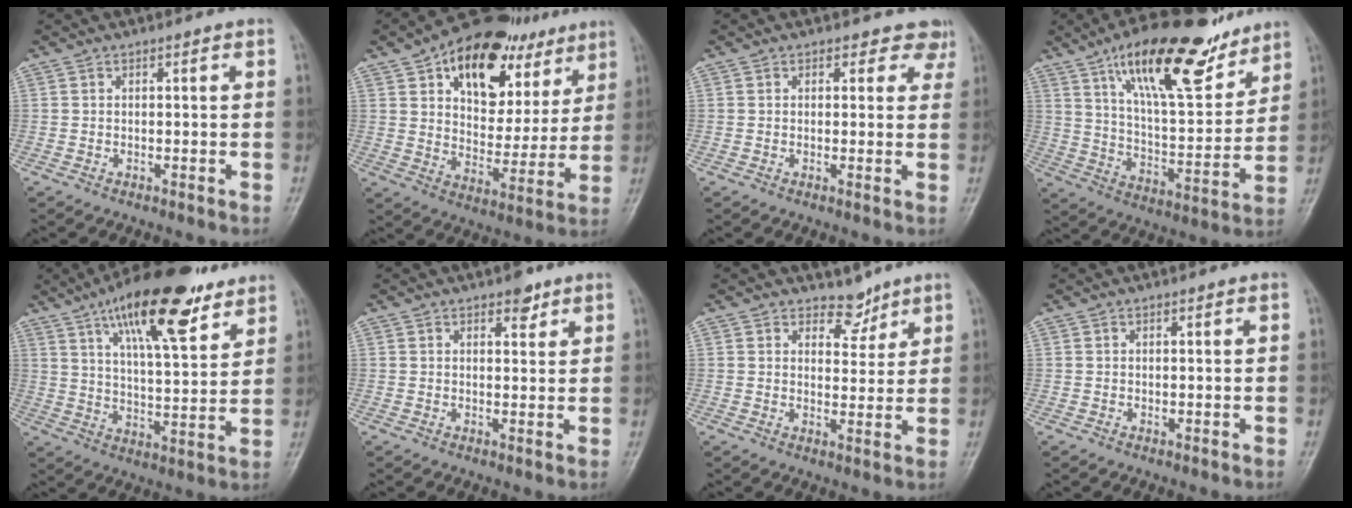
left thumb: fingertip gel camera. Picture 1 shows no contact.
{"total": 22.7, "force": [11.5, 13.5, 14.2], "torque": [-0.154, -0.018, 0.174]}
{"total": 3.9, "force": [3.1, 2.4, 0.0], "torque": [0.035, -0.017, 0.015]}
{"total": 22.3, "force": [14.6, 7.5, 15.1], "torque": [-0.205, -0.063, 0.244]}
{"total": 19.3, "force": [11.8, 6.5, 13.9], "torque": [-0.194, -0.044, 0.191]}
{"total": 3.2, "force": [2.1, 1.7, 1.7], "torque": [-0.005, -0.009, 0.027]}
{"total": 4.2, "force": [3.4, 2.4, 0.6], "torque": [0.018, -0.025, 0.053]}
{"total": 0.5, "force": [0.2, 0.4, 0.3], "torque": [-0.002, -0.001, 0.002]}